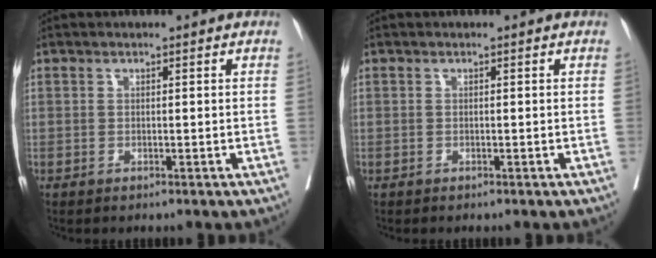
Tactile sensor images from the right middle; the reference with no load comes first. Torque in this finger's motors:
{"motor_torque": [0.79, -0.76, -0.09, -0.11]}